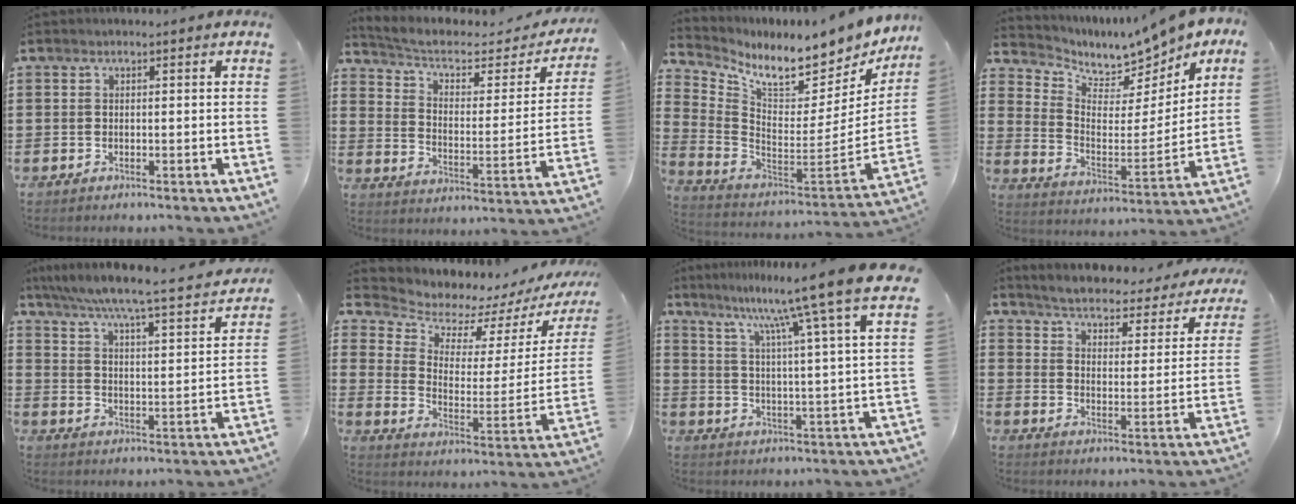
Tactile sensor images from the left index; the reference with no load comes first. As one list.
[{"total": 4.5, "force": [3.0, 1.9, 2.7], "torque": [-0.070, -0.018, 0.044]}, {"total": 7.6, "force": [6.8, 1.2, 3.3], "torque": [-0.087, -0.069, 0.109]}, {"total": 6.6, "force": [5.7, 3.0, 1.3], "torque": [-0.046, -0.041, 0.097]}, {"total": 5.6, "force": [5.0, -0.8, 2.3], "torque": [-0.069, -0.046, 0.075]}, {"total": 5.9, "force": [5.6, 1.9, 0.3], "torque": [-0.040, -0.052, 0.095]}, {"total": 10.4, "force": [9.0, -1.8, 4.9], "torque": [-0.116, -0.064, 0.141]}, {"total": 3.0, "force": [2.9, 0.0, 0.7], "torque": [-0.033, -0.029, 0.038]}]